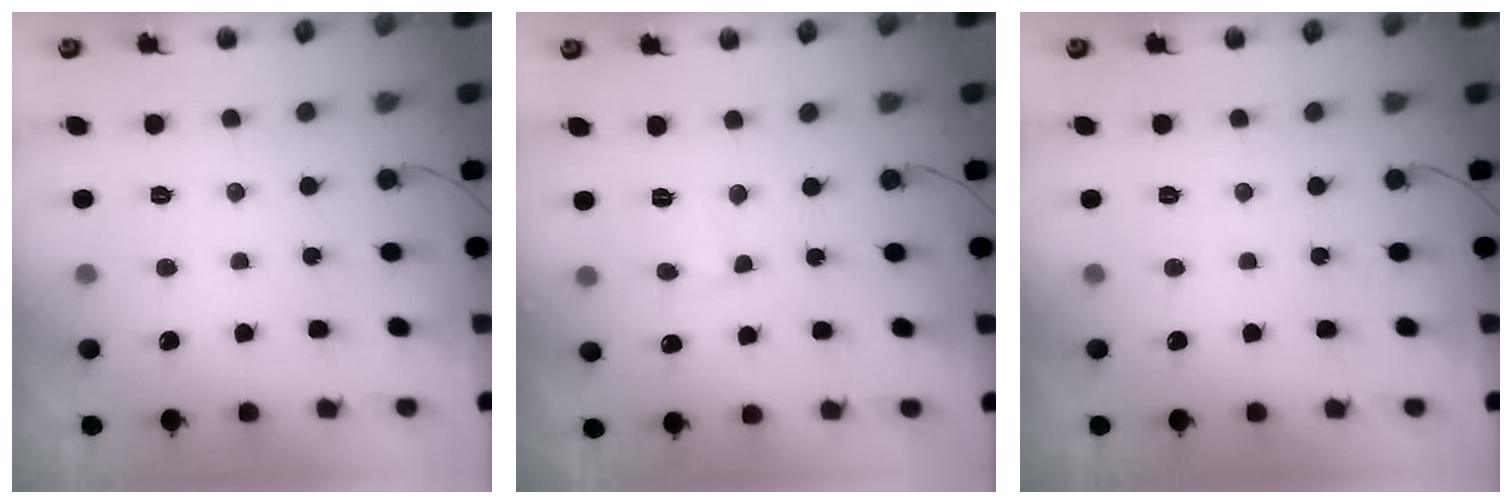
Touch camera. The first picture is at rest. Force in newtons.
{"total": 4.2, "press": 4.2, "slide": 0.3}
{"total": 0.0}